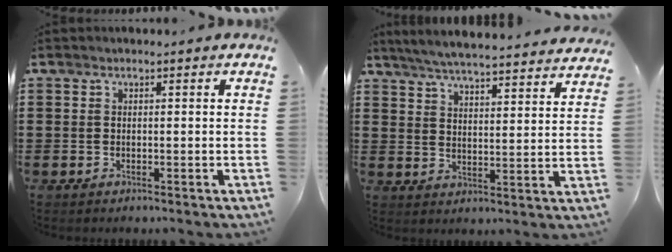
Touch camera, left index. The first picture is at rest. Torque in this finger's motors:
{"motor_torque": [1.08, 1.06, -0.01, -0.01]}